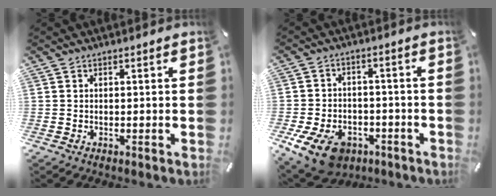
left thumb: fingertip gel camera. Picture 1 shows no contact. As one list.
[{"total": 11.7, "force": [-6.4, 7.6, 6.2], "torque": [-0.128, 0.042, -0.112]}]